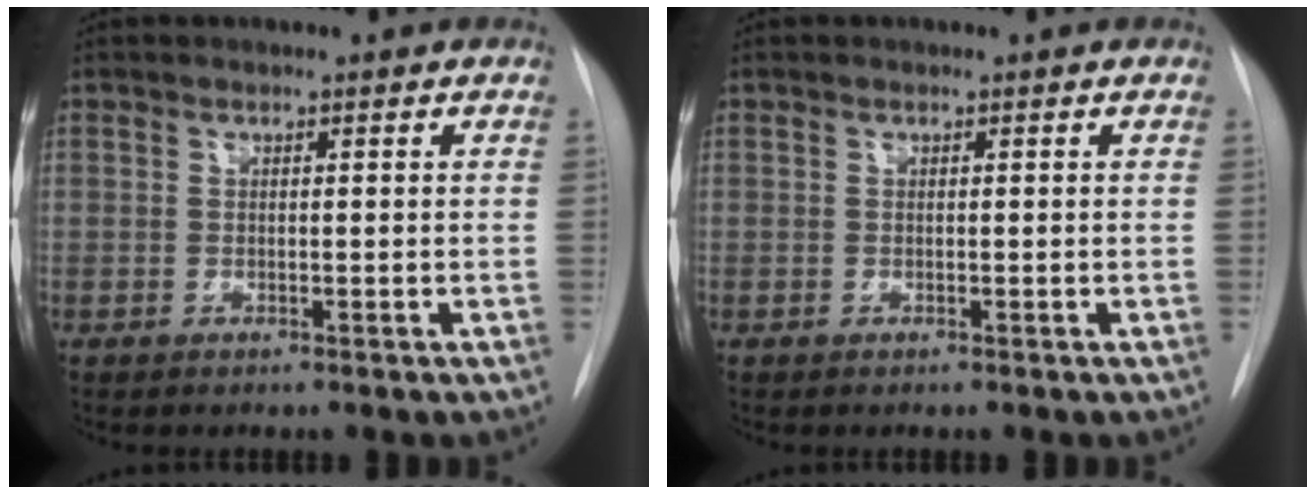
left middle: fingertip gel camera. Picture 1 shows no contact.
{"total": 0.0}